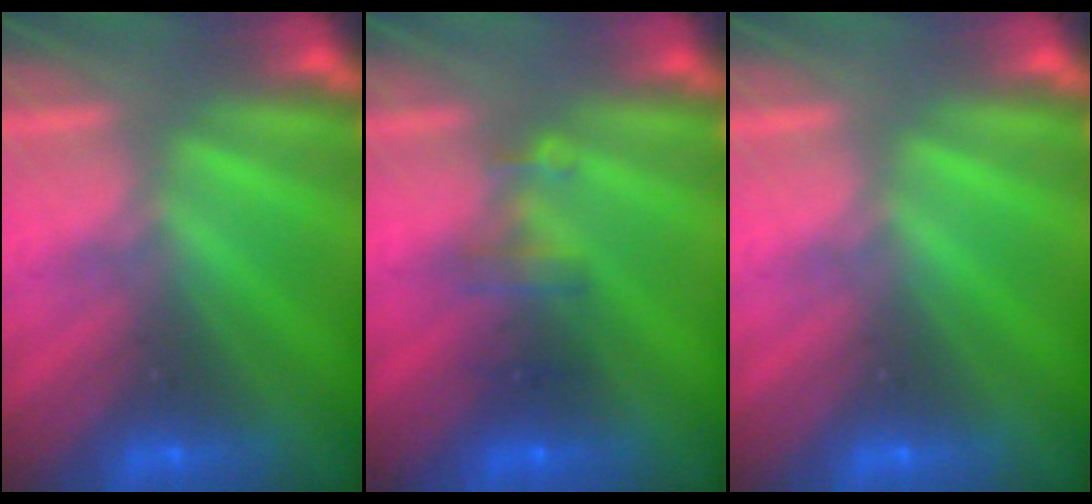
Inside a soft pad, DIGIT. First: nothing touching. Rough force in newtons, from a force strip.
{"total": 2.8}
{"total": 0.0}